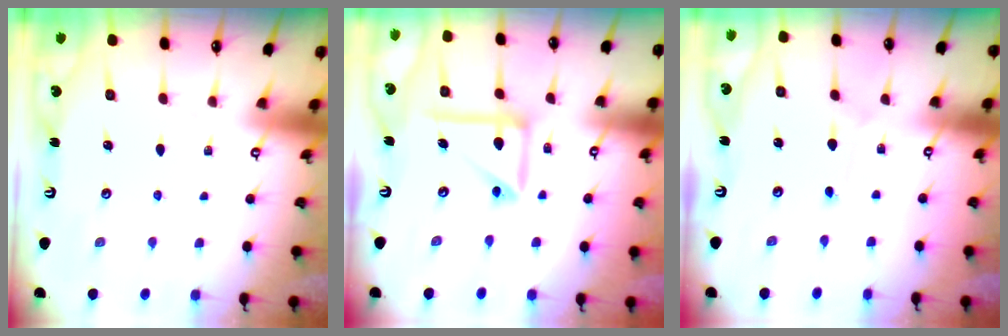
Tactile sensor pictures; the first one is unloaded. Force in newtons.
{"total": 13.7, "press": 13.6, "slide": 1.7}
{"total": 0.7, "press": 0.7, "slide": 0.0}